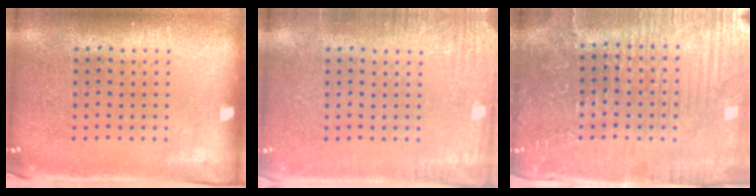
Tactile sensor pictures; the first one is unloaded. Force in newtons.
{"total": 2.3, "press": 2.2, "slide": 0.4}
{"total": 4.6, "press": 4.4, "slide": 1.3}